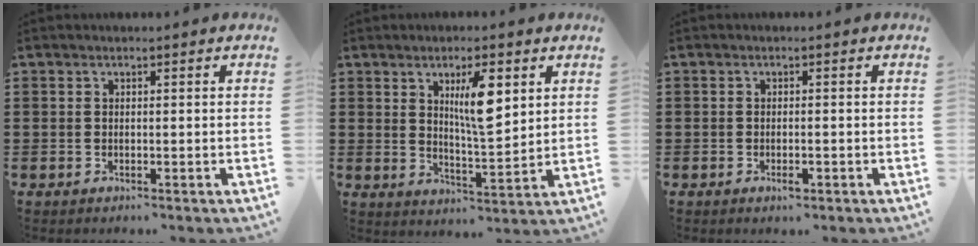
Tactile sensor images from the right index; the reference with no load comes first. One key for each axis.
{"total": 7.6, "fx": 3.1, "fy": 2.0, "fz": 6.6, "tx": -0.112, "ty": -0.003, "tz": 0.047}
{"total": 1.4, "fx": -0.7, "fy": 0.4, "fz": 1.1, "tx": -0.022, "ty": -0.002, "tz": -0.012}